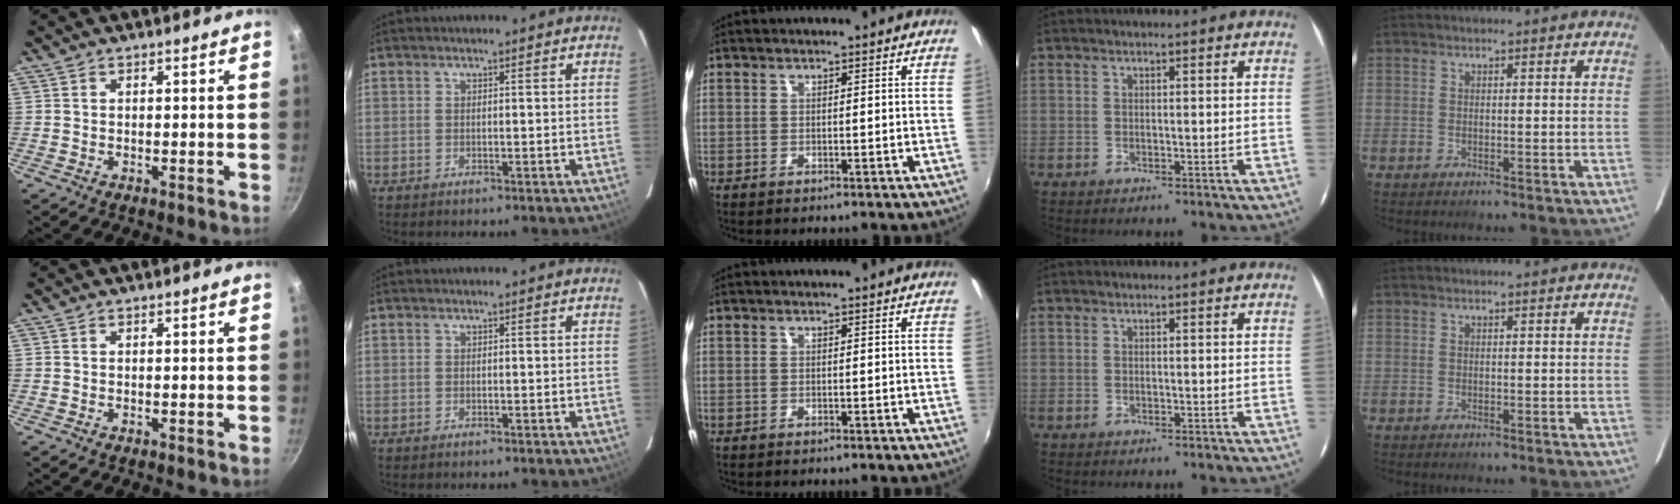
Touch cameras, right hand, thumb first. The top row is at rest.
{}